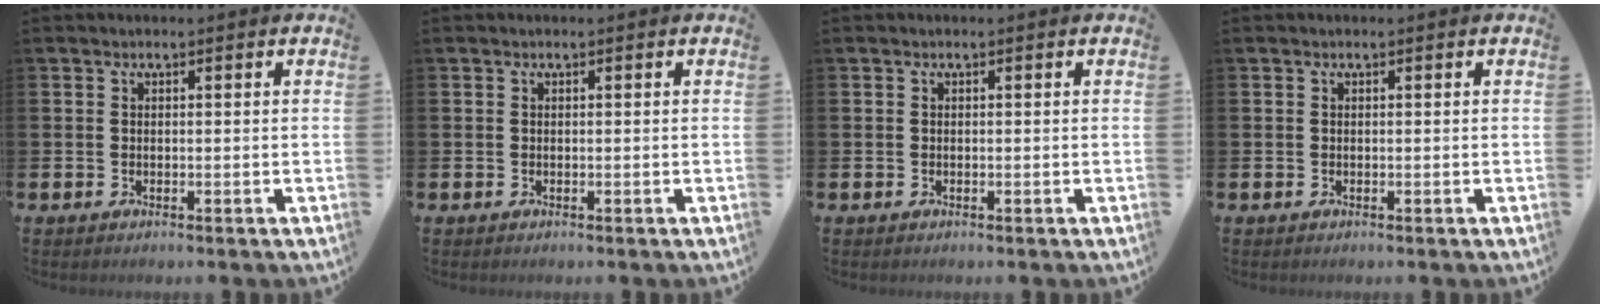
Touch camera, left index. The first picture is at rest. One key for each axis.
{"total": 0.0}
{"total": 0.0}
{"total": 0.0}